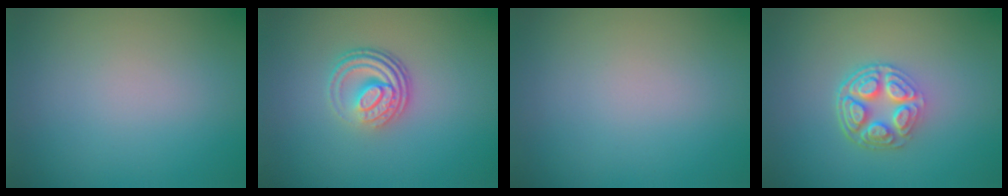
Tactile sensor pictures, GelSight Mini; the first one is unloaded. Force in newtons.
{"total": 4.1, "press": 2.7, "slide": 3.0}
{"total": 0.0}
{"total": 4.9, "press": 3.6, "slide": 3.4}